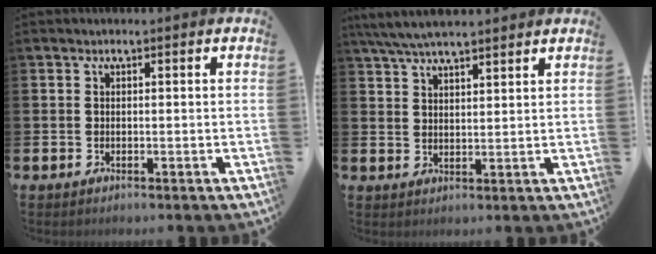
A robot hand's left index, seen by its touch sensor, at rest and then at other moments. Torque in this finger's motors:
{"motor_torque": [0.15, -1.21, 1.05, 0.21]}